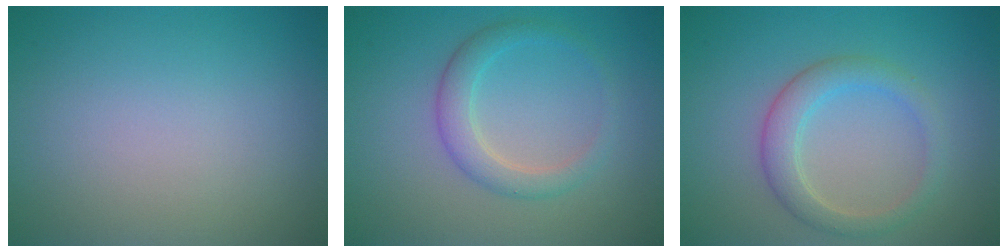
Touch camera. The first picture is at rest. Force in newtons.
{"total": 2.6, "press": 2.6, "slide": 0.1}
{"total": 2.8, "press": 2.8, "slide": 0.2}